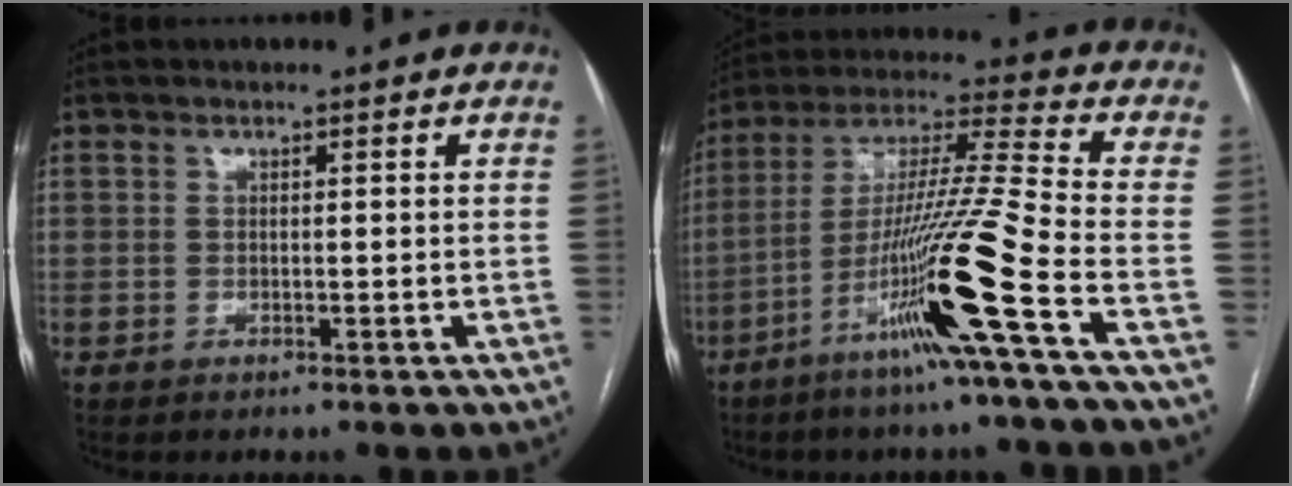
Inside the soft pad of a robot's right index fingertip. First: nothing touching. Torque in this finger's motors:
{"motor_torque": [2.14, 0.00, 1.05, 0.21]}